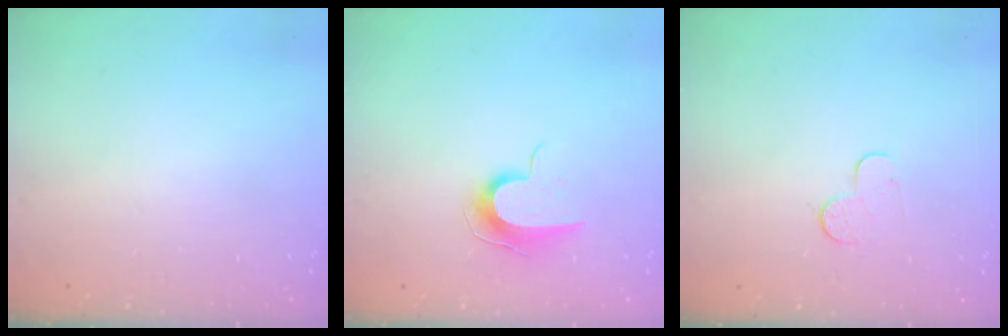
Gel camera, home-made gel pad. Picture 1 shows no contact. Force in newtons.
{"total": 9.2, "press": 9.1, "slide": 1.0}
{"total": 4.8, "press": 4.7, "slide": 0.5}